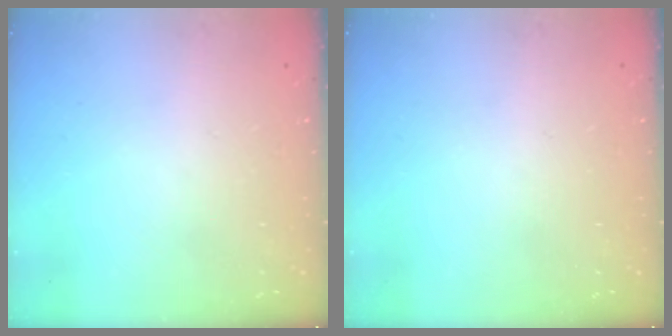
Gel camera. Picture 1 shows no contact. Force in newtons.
{"total": 0.0}